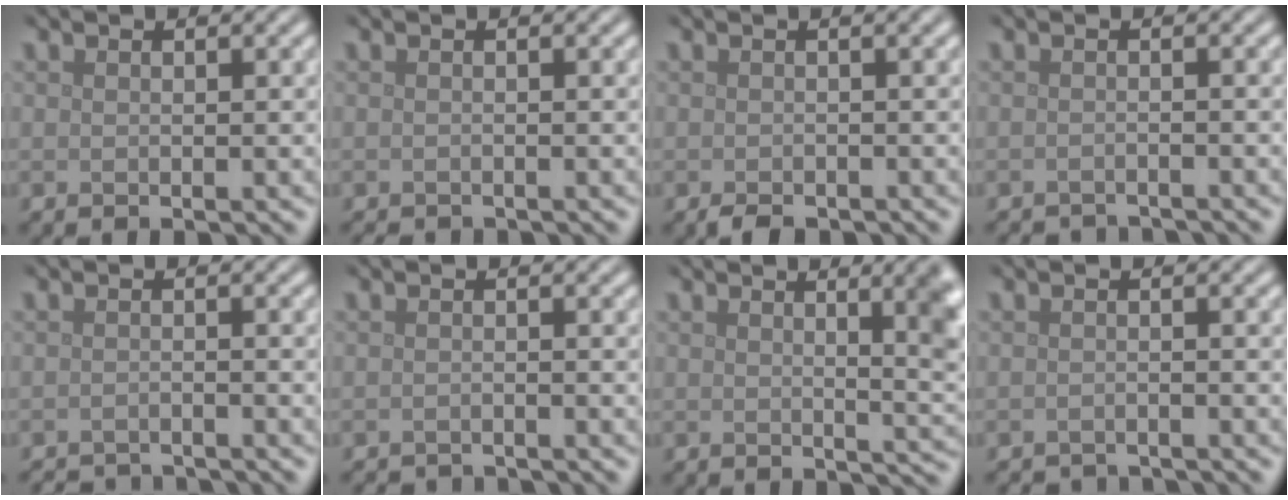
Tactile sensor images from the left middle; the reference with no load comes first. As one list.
[{"total": 1.4, "force": [-1.4, 0.2, 0.2], "torque": [0.003, -0.007, -0.022]}, {"total": 1.9, "force": [-1.3, 0.7, 1.1], "torque": [-0.023, -0.005, -0.021]}, {"total": 3.1, "force": [-3.0, 0.3, 0.4], "torque": [-0.007, -0.009, -0.046]}, {"total": 4.0, "force": [-3.9, 0.5, 0.7], "torque": [-0.015, 0.000, -0.062]}, {"total": 3.4, "force": [-3.4, 0.3, 0.6], "torque": [-0.014, -0.007, -0.053]}, {"total": 6.1, "force": [1.6, 2.3, 5.4], "torque": [-0.031, 0.008, 0.019]}, {"total": 3.1, "force": [-3.1, 0.3, 0.3], "torque": [-0.005, -0.006, -0.047]}]